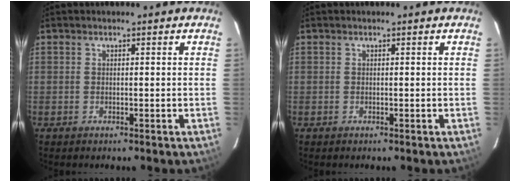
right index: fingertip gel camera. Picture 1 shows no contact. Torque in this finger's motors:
{"motor_torque": [0.00, 0.00, 0.00, 0.00]}